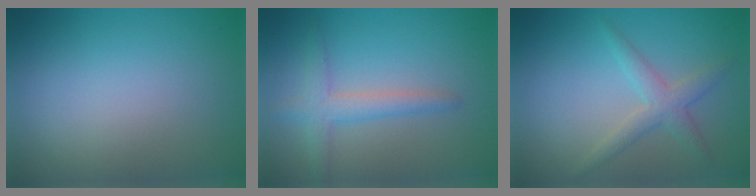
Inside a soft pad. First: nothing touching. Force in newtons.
{"total": 2.6, "press": 2.6, "slide": 0.2}
{"total": 2.5, "press": 2.5, "slide": 0.1}